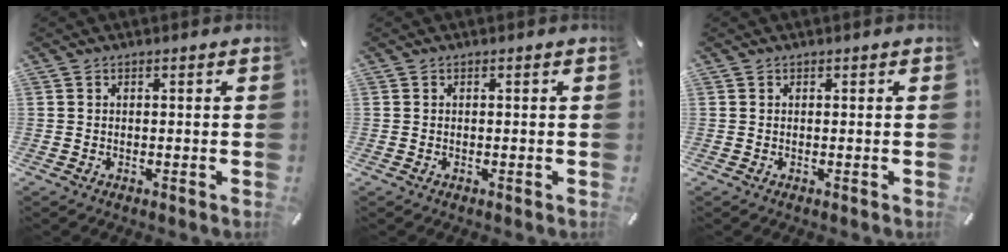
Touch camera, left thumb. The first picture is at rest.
{"total": 0.0}
{"total": 0.0}